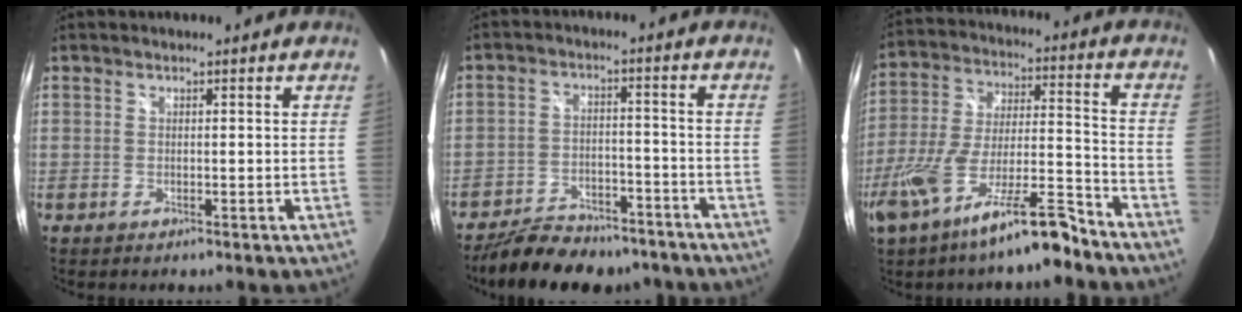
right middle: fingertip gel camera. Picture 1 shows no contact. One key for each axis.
{"total": 15.7, "fx": -13.2, "fy": 6.0, "fz": 6.2, "tx": -0.131, "ty": 0.001, "tz": -0.179}
{"total": 17.4, "fx": -12.3, "fy": 2.9, "fz": 11.9, "tx": -0.233, "ty": -0.027, "tz": -0.209}